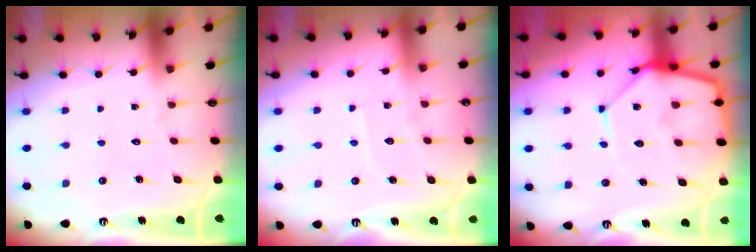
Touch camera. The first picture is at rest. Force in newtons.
{"total": 5.1, "press": 5.1, "slide": 0.6}
{"total": 15.4, "press": 15.4, "slide": 1.4}